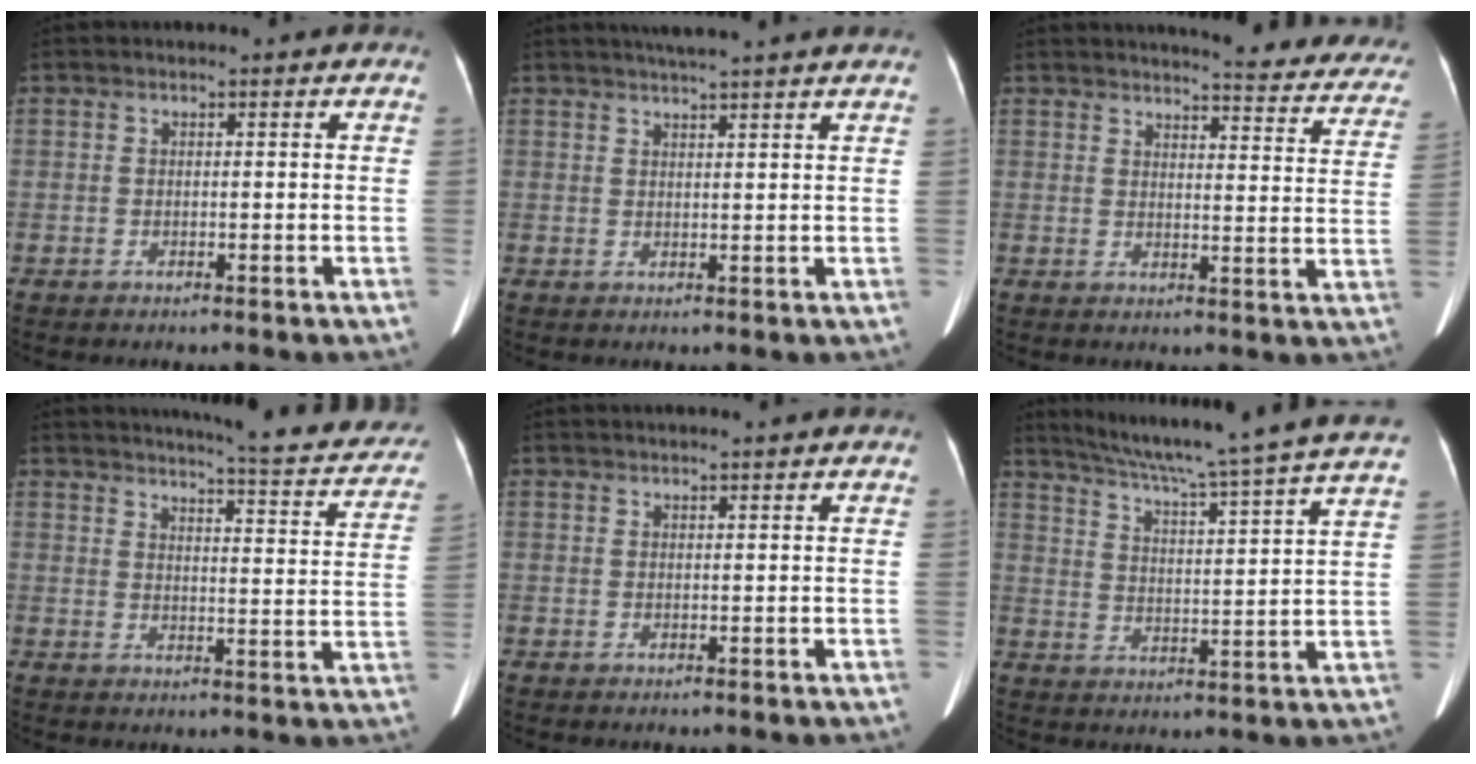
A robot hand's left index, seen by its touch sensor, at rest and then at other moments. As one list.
[{"total": 7.4, "force": [6.4, -0.9, 3.7], "torque": [-0.054, 0.025, 0.079]}, {"total": 19.8, "force": [18.5, 2.7, 6.3], "torque": [-0.054, -0.076, 0.188]}, {"total": 20.5, "force": [18.4, 2.5, 8.6], "torque": [-0.105, -0.045, 0.203]}, {"total": 4.7, "force": [4.2, -0.7, 2.0], "torque": [-0.019, 0.029, 0.052]}, {"total": 24.4, "force": [21.1, -1.6, 12.1], "torque": [-0.198, -0.040, 0.277]}]